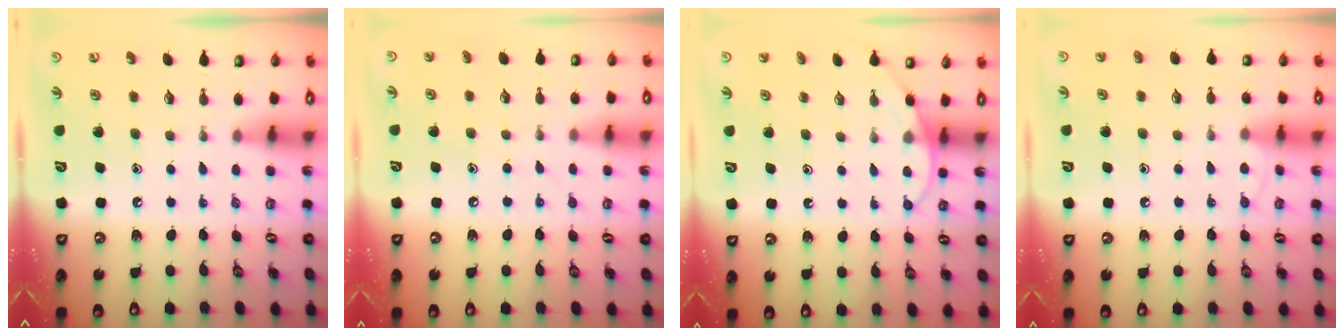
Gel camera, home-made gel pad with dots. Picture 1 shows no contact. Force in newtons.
{"total": 5.2, "press": 5.2, "slide": 0.4}
{"total": 5.1, "press": 5.1, "slide": 0.2}
{"total": 5.8, "press": 5.7, "slide": 0.6}